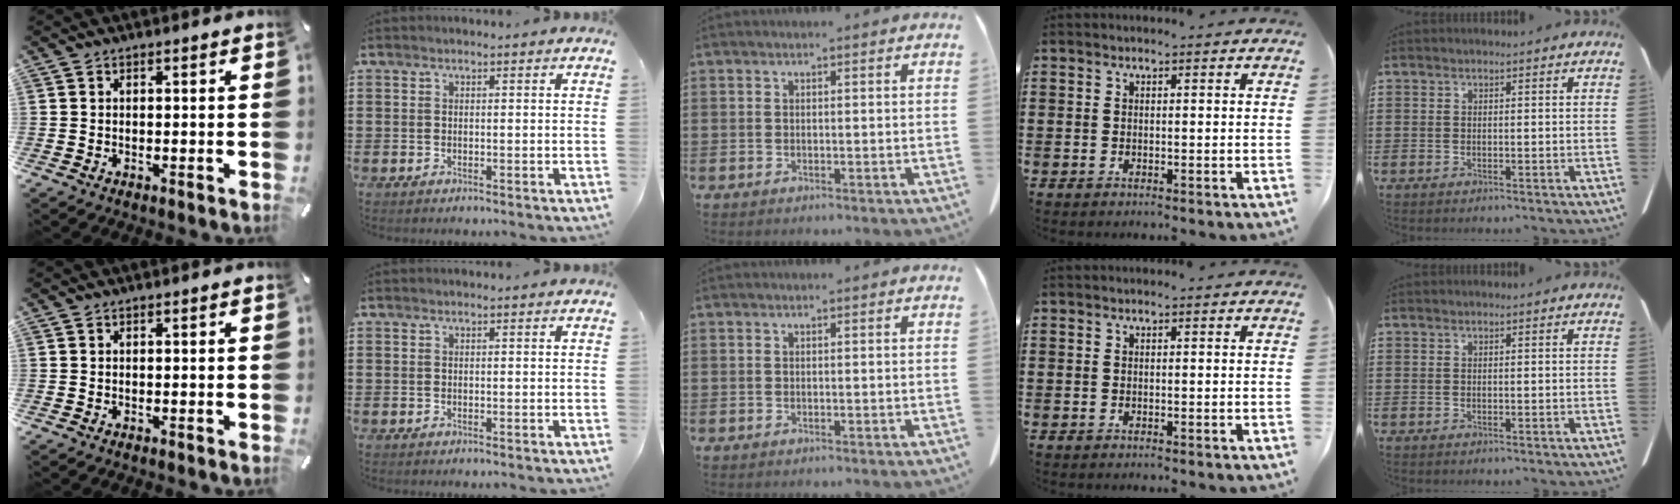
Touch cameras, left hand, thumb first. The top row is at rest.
{}